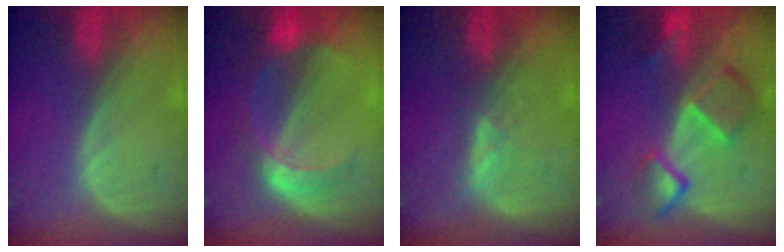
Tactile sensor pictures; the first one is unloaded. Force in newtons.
{"total": 6.3, "press": 5.6, "slide": 3.0}
{"total": 1.6, "press": 1.6, "slide": 0.3}
{"total": 7.7, "press": 6.7, "slide": 3.8}